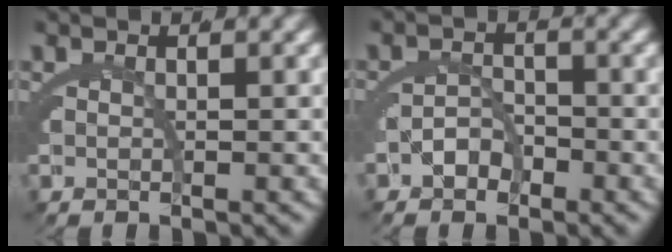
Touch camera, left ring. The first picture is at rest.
{"total": 1.8, "force": [-1.3, 0.9, 0.8], "torque": [-0.008, -0.003, -0.025]}